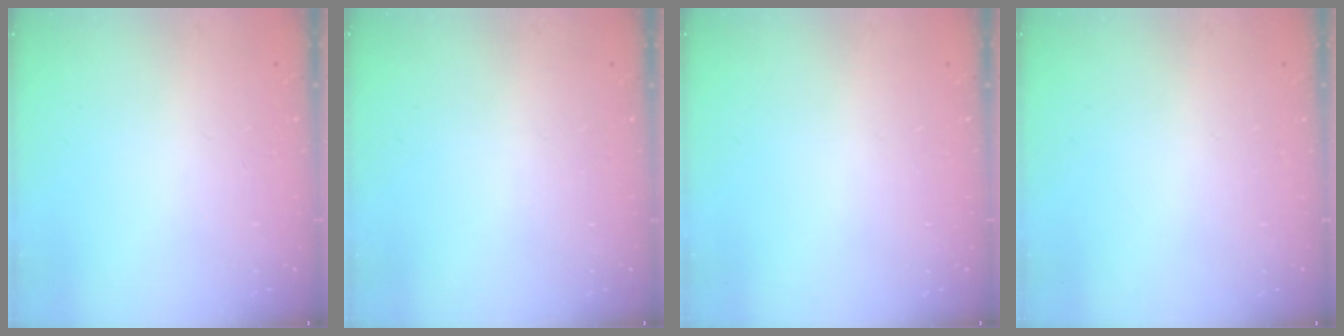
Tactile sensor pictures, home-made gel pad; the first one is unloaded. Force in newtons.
{"total": 0.0}
{"total": 0.0}
{"total": 0.0}